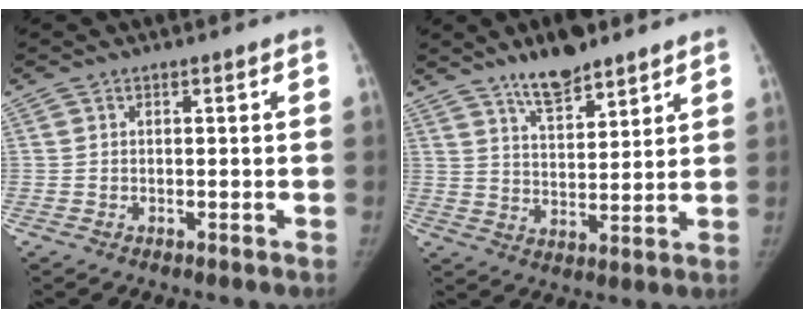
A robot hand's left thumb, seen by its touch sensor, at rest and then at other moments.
{"total": 9.6, "force": [7.4, 3.1, 5.3], "torque": [-0.068, -0.047, 0.128]}